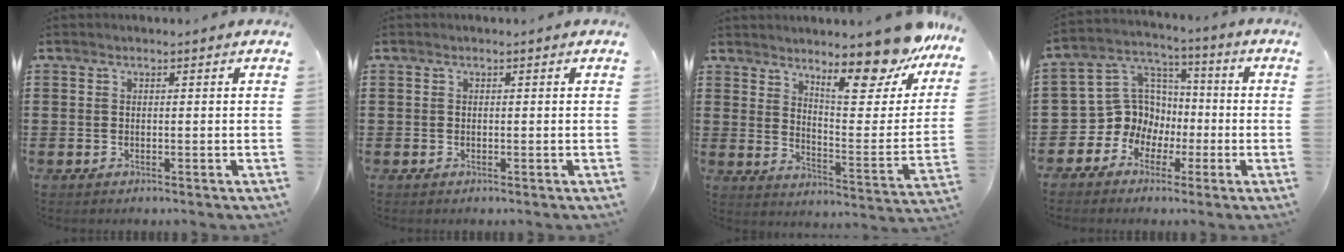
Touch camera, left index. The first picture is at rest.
{"total": 0.0}
{"total": 12.6, "force": [10.6, 1.9, 6.6], "torque": [-0.108, -0.082, 0.177]}
{"total": 9.8, "force": [-2.0, 9.3, 2.5], "torque": [-0.105, -0.003, -0.036]}